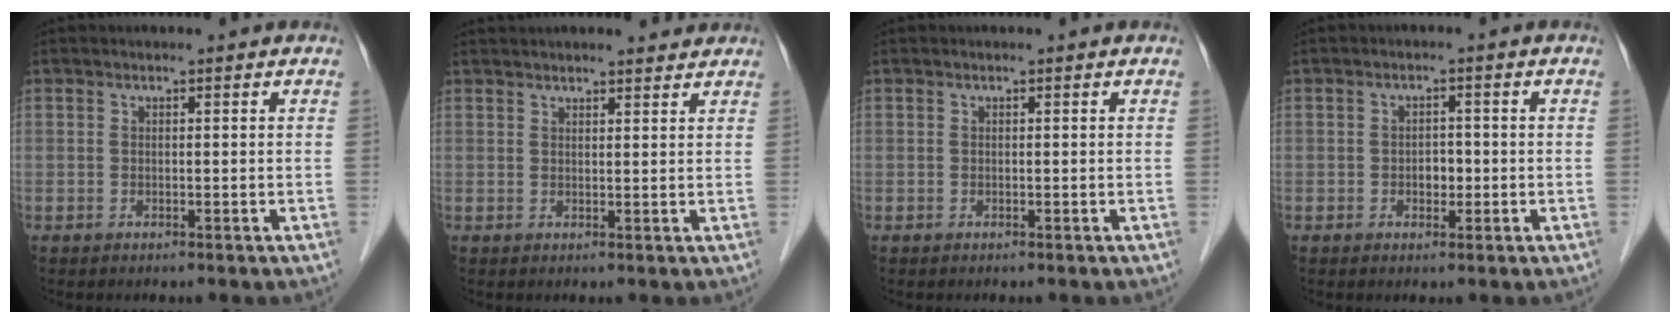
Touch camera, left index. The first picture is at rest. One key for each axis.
{"total": 7.2, "fx": 6.7, "fy": 1.2, "fz": 2.4, "tx": -0.031, "ty": 0.024, "tz": 0.083}
{"total": 0.0}
{"total": 2.1, "fx": -0.5, "fy": 1.4, "fz": 1.5, "tx": -0.021, "ty": 0.005, "tz": -0.006}